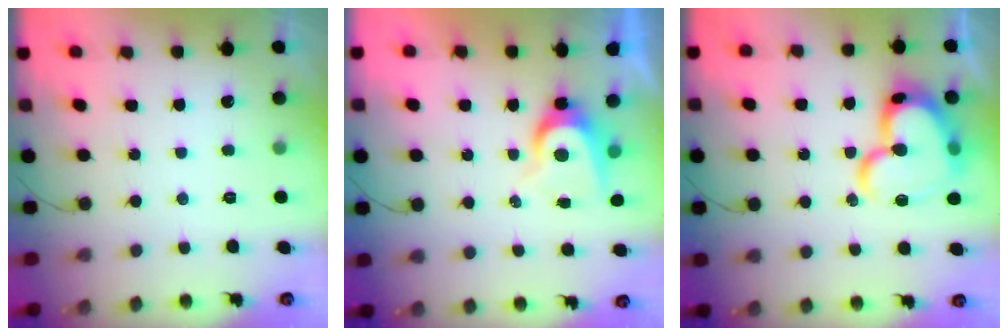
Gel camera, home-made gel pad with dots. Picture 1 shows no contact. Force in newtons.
{"total": 7.0, "press": 6.9, "slide": 0.4}
{"total": 21.5, "press": 21.4, "slide": 2.1}